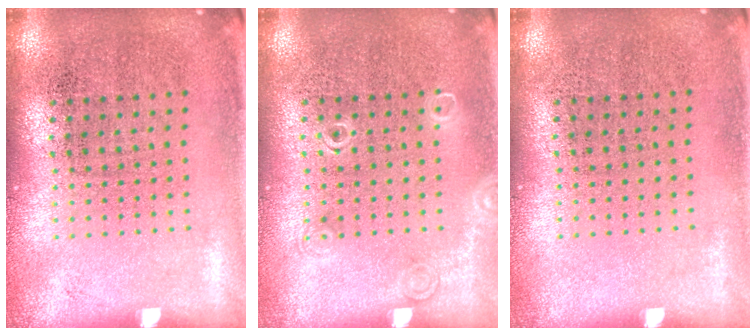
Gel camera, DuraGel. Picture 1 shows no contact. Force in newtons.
{"total": 1.0, "press": 1.0, "slide": 0.3}
{"total": 0.0}